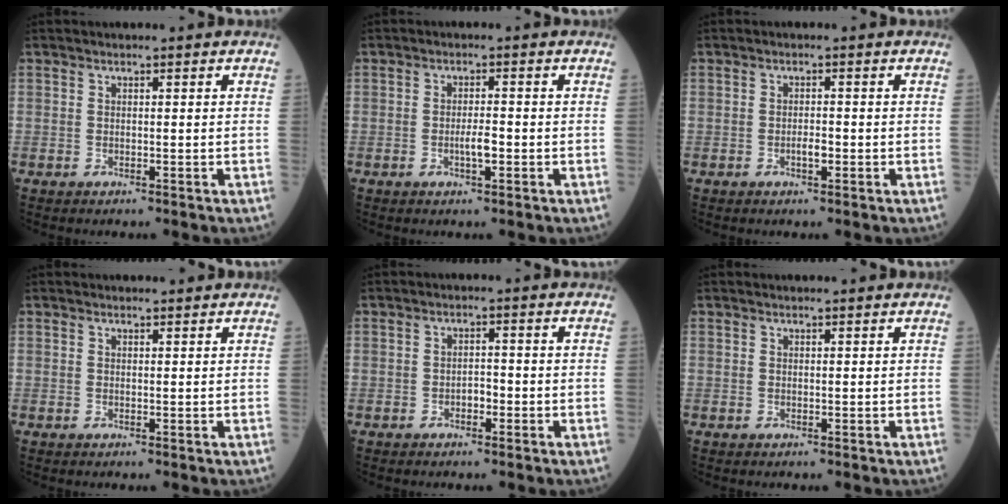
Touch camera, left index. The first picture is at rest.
{"total": 2.3, "force": [-0.9, 0.4, 2.1], "torque": [-0.036, -0.002, -0.017]}
{"total": 1.4, "force": [-0.7, 0.4, 1.2], "torque": [-0.020, -0.002, -0.014]}
{"total": 1.5, "force": [1.4, 0.3, 0.1], "torque": [-0.005, 0.005, 0.020]}
{"total": 1.6, "force": [-0.9, 0.8, 1.0], "torque": [-0.010, 0.002, -0.019]}
{"total": 1.5, "force": [1.4, 0.1, 0.2], "torque": [-0.006, 0.007, 0.019]}